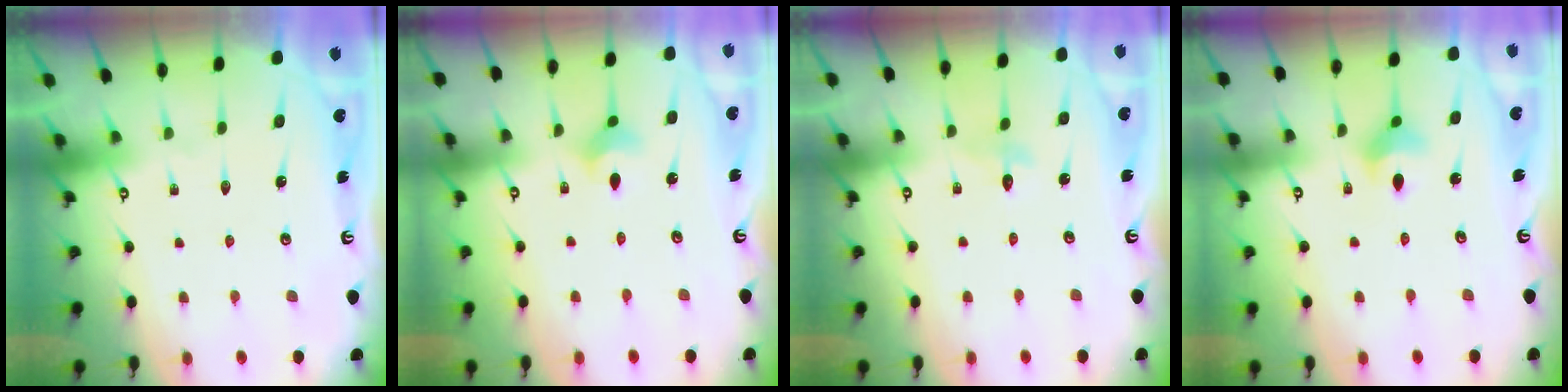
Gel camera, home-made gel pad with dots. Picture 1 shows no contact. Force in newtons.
{"total": 3.8, "press": 3.8, "slide": 0.3}
{"total": 2.6, "press": 2.6, "slide": 0.3}
{"total": 4.8, "press": 4.7, "slide": 0.7}